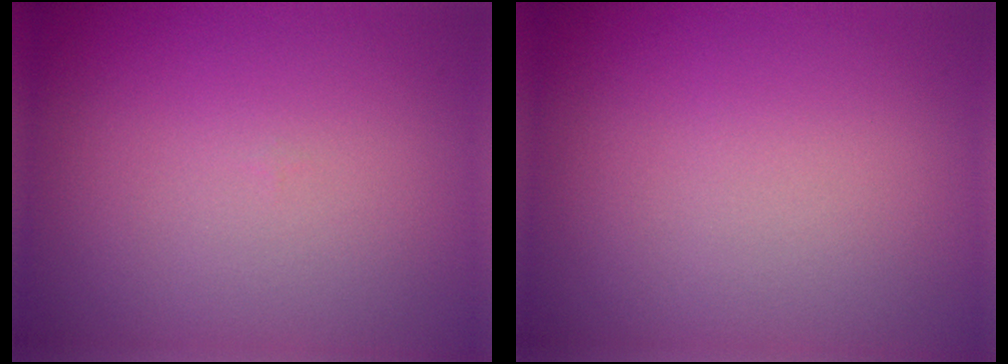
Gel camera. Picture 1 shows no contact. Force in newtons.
{"total": 0.0}